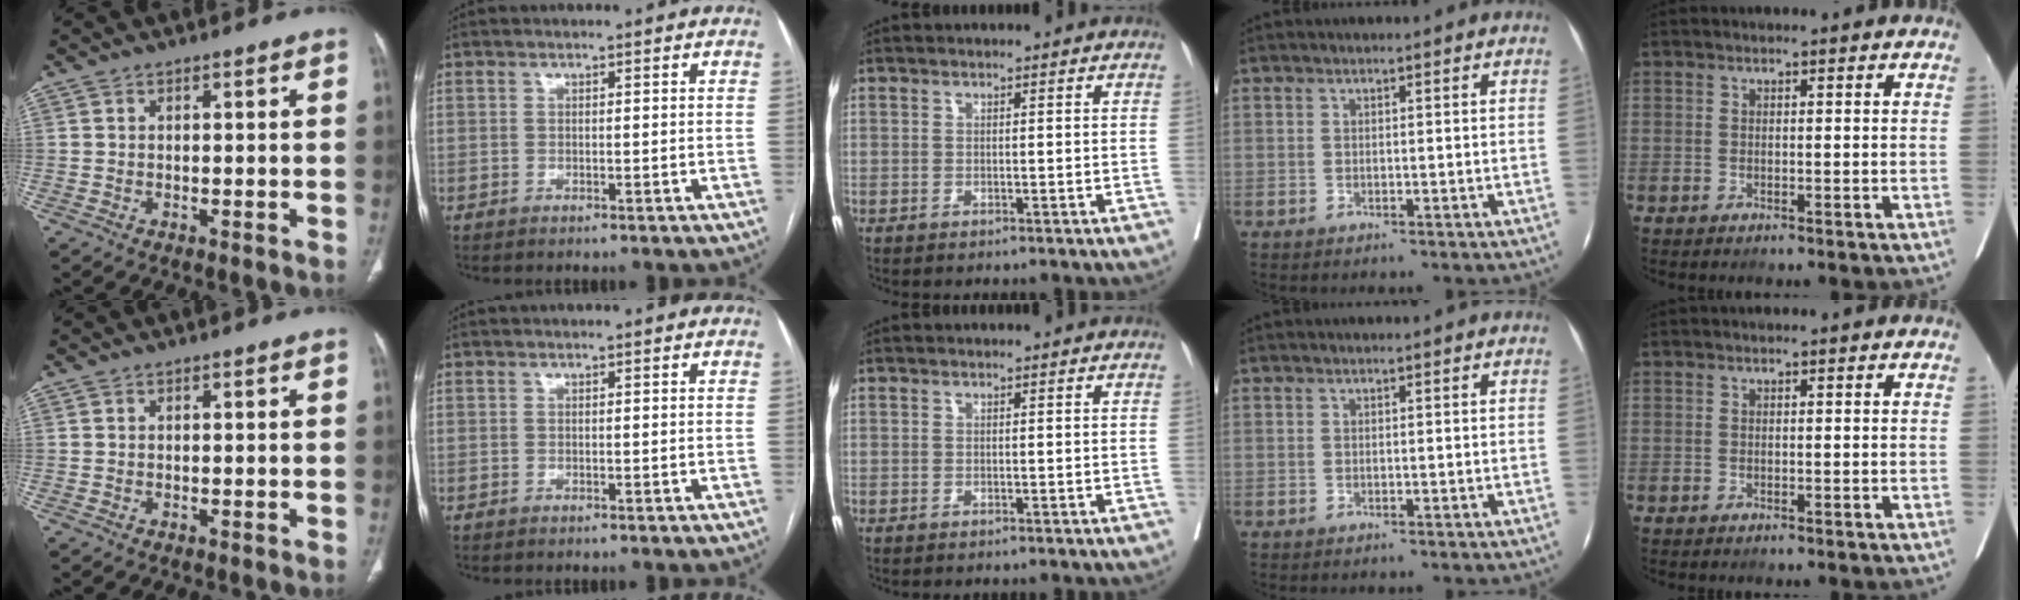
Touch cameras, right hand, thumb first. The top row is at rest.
{}